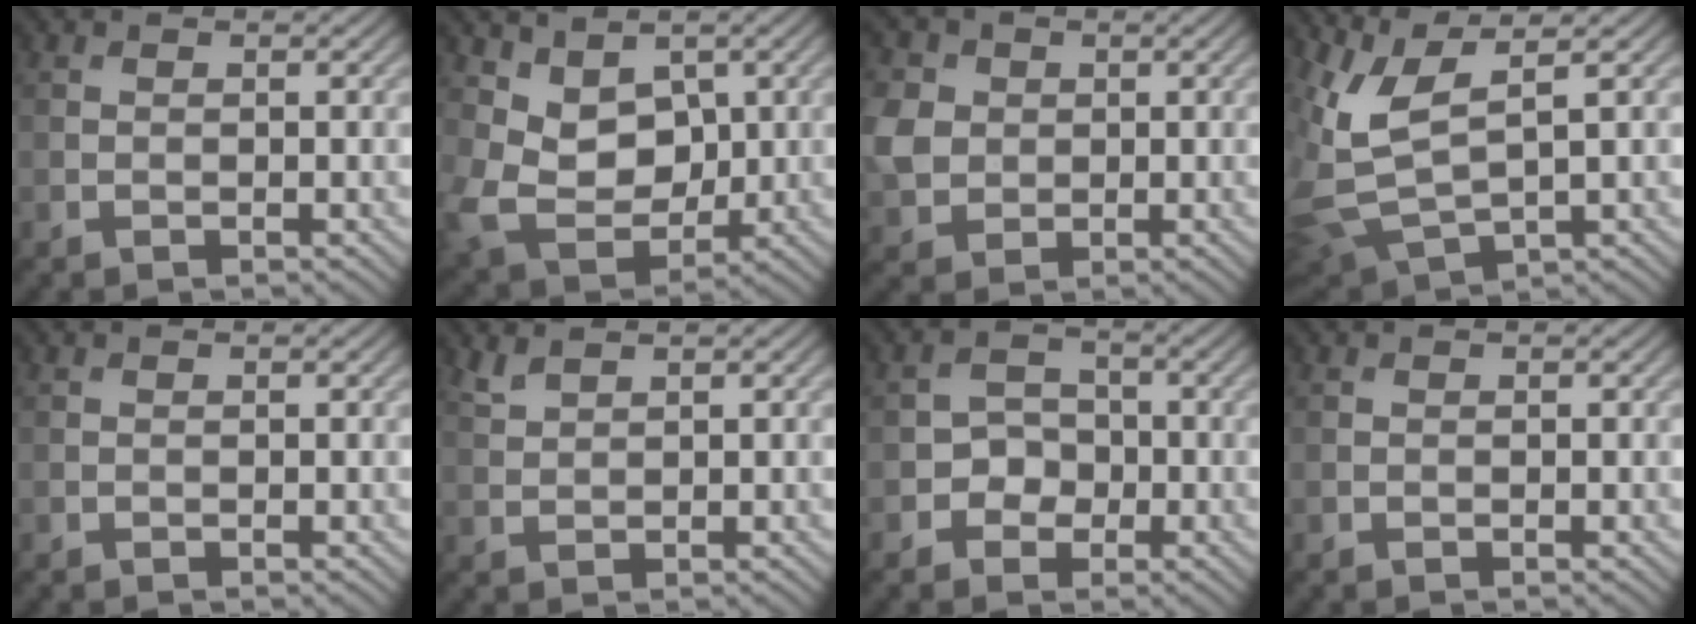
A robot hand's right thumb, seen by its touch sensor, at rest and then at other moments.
{"total": 7.2, "force": [2.6, 5.2, 4.3], "torque": [-0.115, -0.021, 0.043]}
{"total": 5.6, "force": [0.5, 4.9, 2.6], "torque": [-0.085, 0.005, 0.003]}
{"total": 7.9, "force": [3.5, 3.0, 6.5], "torque": [-0.175, -0.003, 0.076]}
{"total": 0.0}
{"total": 1.7, "force": [1.5, 0.3, 0.8], "torque": [-0.028, 0.004, 0.038]}
{"total": 3.2, "force": [-1.1, 2.7, 1.2], "torque": [-0.009, 0.005, -0.028]}
{"total": 0.0}